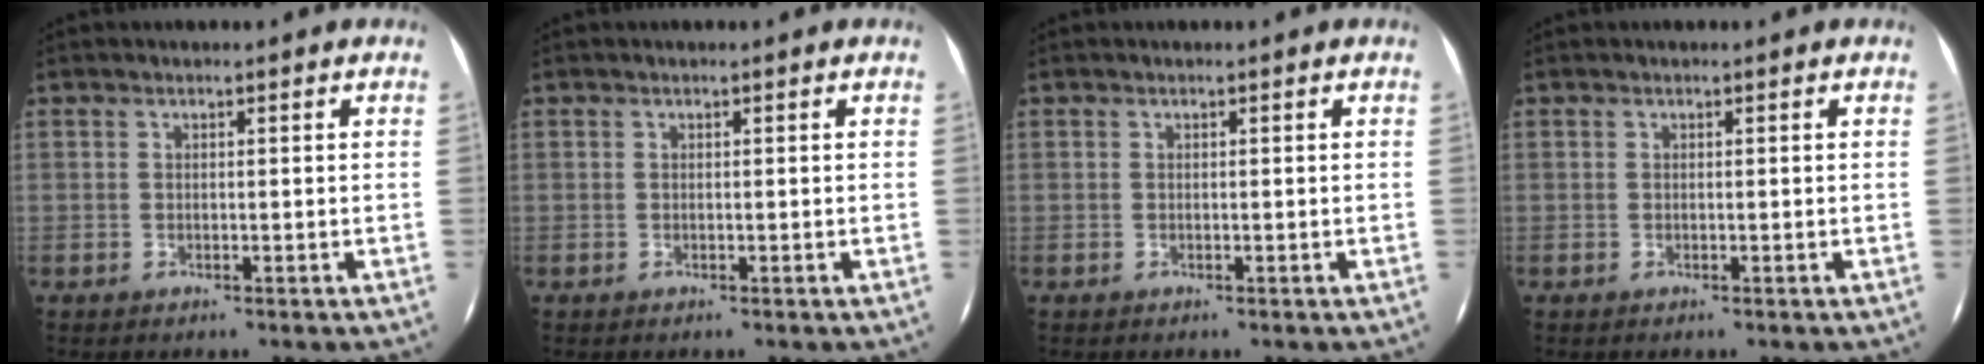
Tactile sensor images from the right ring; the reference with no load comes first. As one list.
[{"total": 0.0}, {"total": 0.0}, {"total": 0.0}]